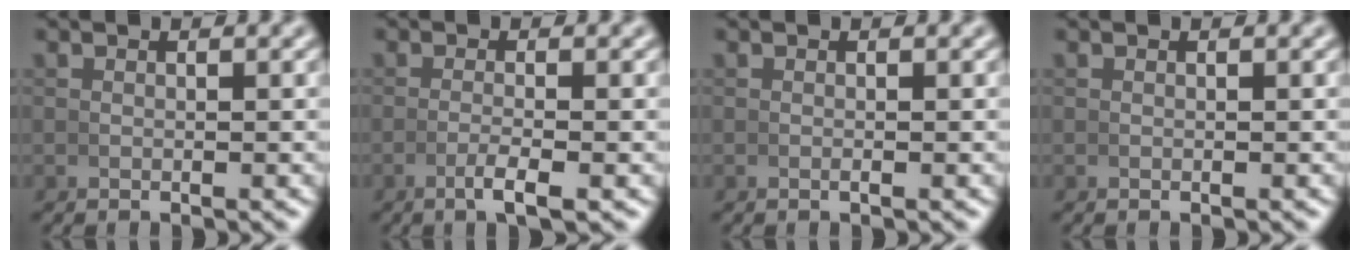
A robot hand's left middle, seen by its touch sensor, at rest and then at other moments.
{"total": 2.2, "force": [-1.2, 0.2, 1.8], "torque": [-0.045, -0.006, -0.021]}
{"total": 0.0}
{"total": 0.0}